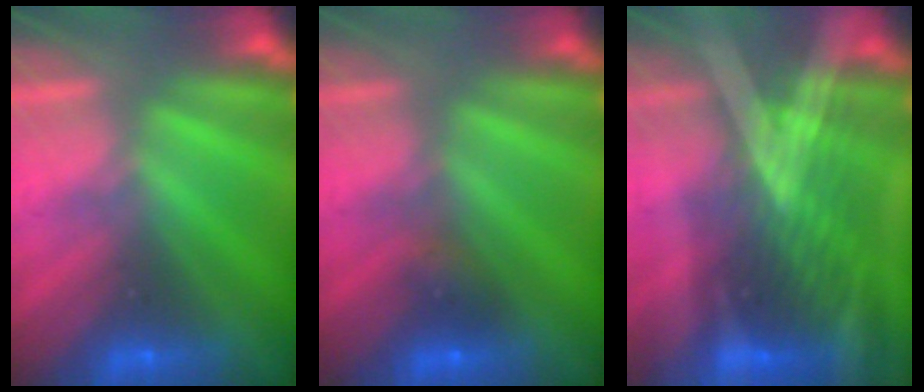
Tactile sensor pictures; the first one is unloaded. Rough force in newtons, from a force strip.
{"total": 2.2}
{"total": 2.9}